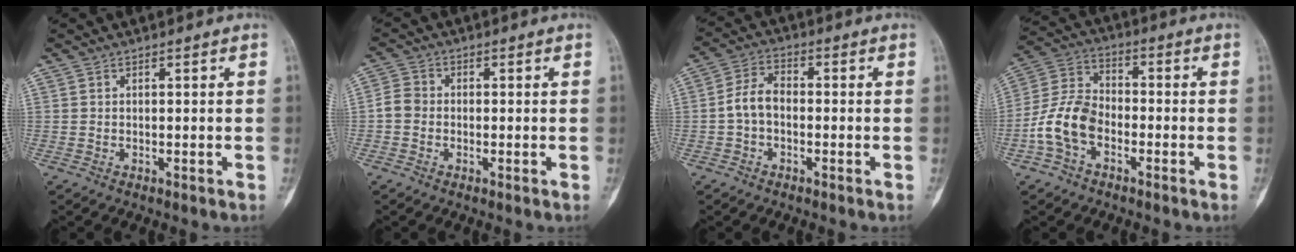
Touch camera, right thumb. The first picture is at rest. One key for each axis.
{"total": 3.4, "fx": -0.8, "fy": 2.9, "fz": 1.6, "tx": -0.023, "ty": 0.008, "tz": -0.023}
{"total": 5.7, "fx": -1.1, "fy": 3.9, "fz": 4.1, "tx": -0.065, "ty": 0.023, "tz": -0.032}
{"total": 10.4, "fx": -3.8, "fy": 6.7, "fz": 6.9, "tx": -0.136, "ty": 0.035, "tz": -0.082}